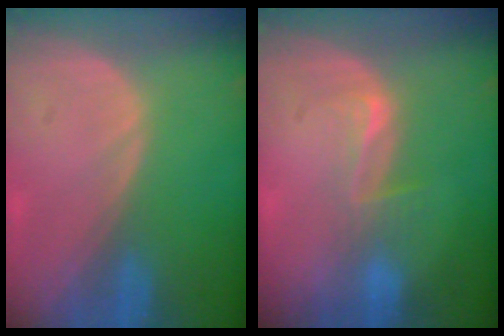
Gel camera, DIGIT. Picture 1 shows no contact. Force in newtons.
{"total": 3.0, "press": 2.7, "slide": 1.5}